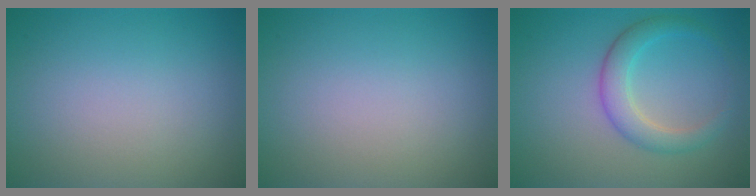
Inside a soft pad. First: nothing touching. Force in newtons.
{"total": 0.0}
{"total": 3.2, "press": 3.2, "slide": 0.3}